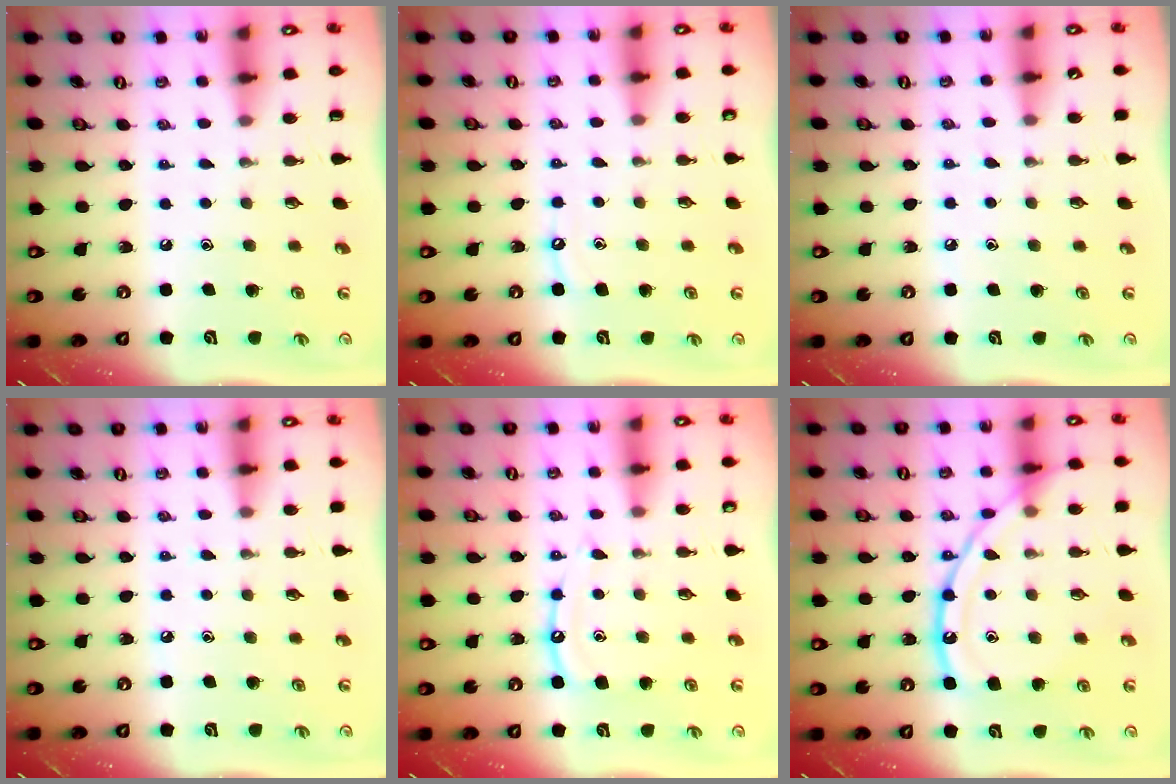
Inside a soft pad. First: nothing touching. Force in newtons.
{"total": 4.9, "press": 4.8, "slide": 0.6}
{"total": 2.8, "press": 2.8, "slide": 0.4}
{"total": 3.5, "press": 3.5, "slide": 0.6}
{"total": 10.0, "press": 9.9, "slide": 0.9}
{"total": 15.1, "press": 15.0, "slide": 1.4}